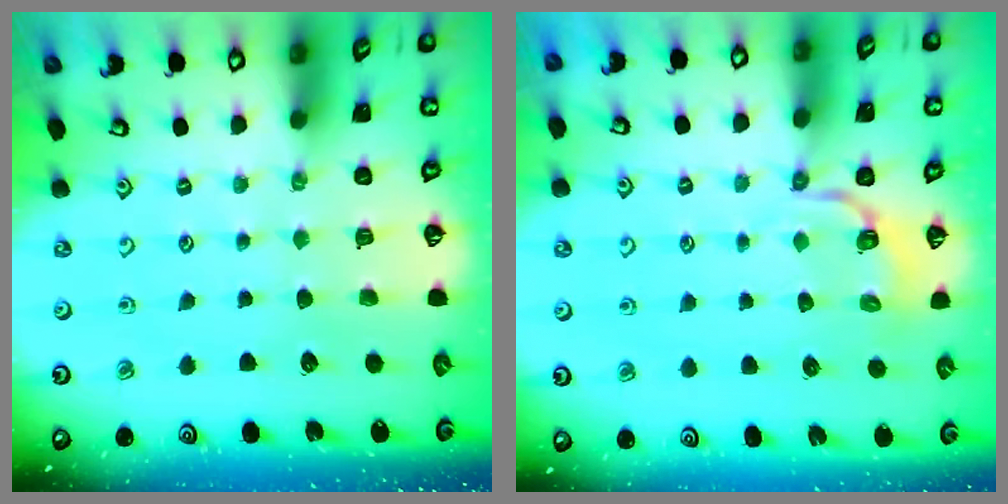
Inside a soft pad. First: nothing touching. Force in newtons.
{"total": 3.3, "press": 2.1, "slide": 2.6}